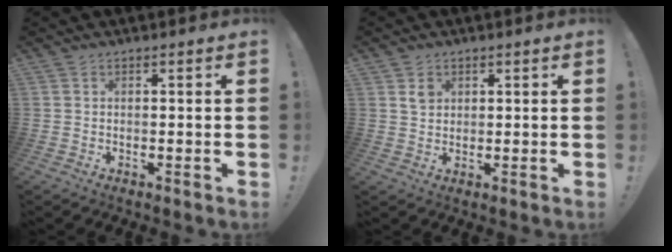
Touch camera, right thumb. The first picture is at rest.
{"total": 3.0, "force": [1.7, 2.4, 0.8], "torque": [0.002, -0.008, 0.028]}